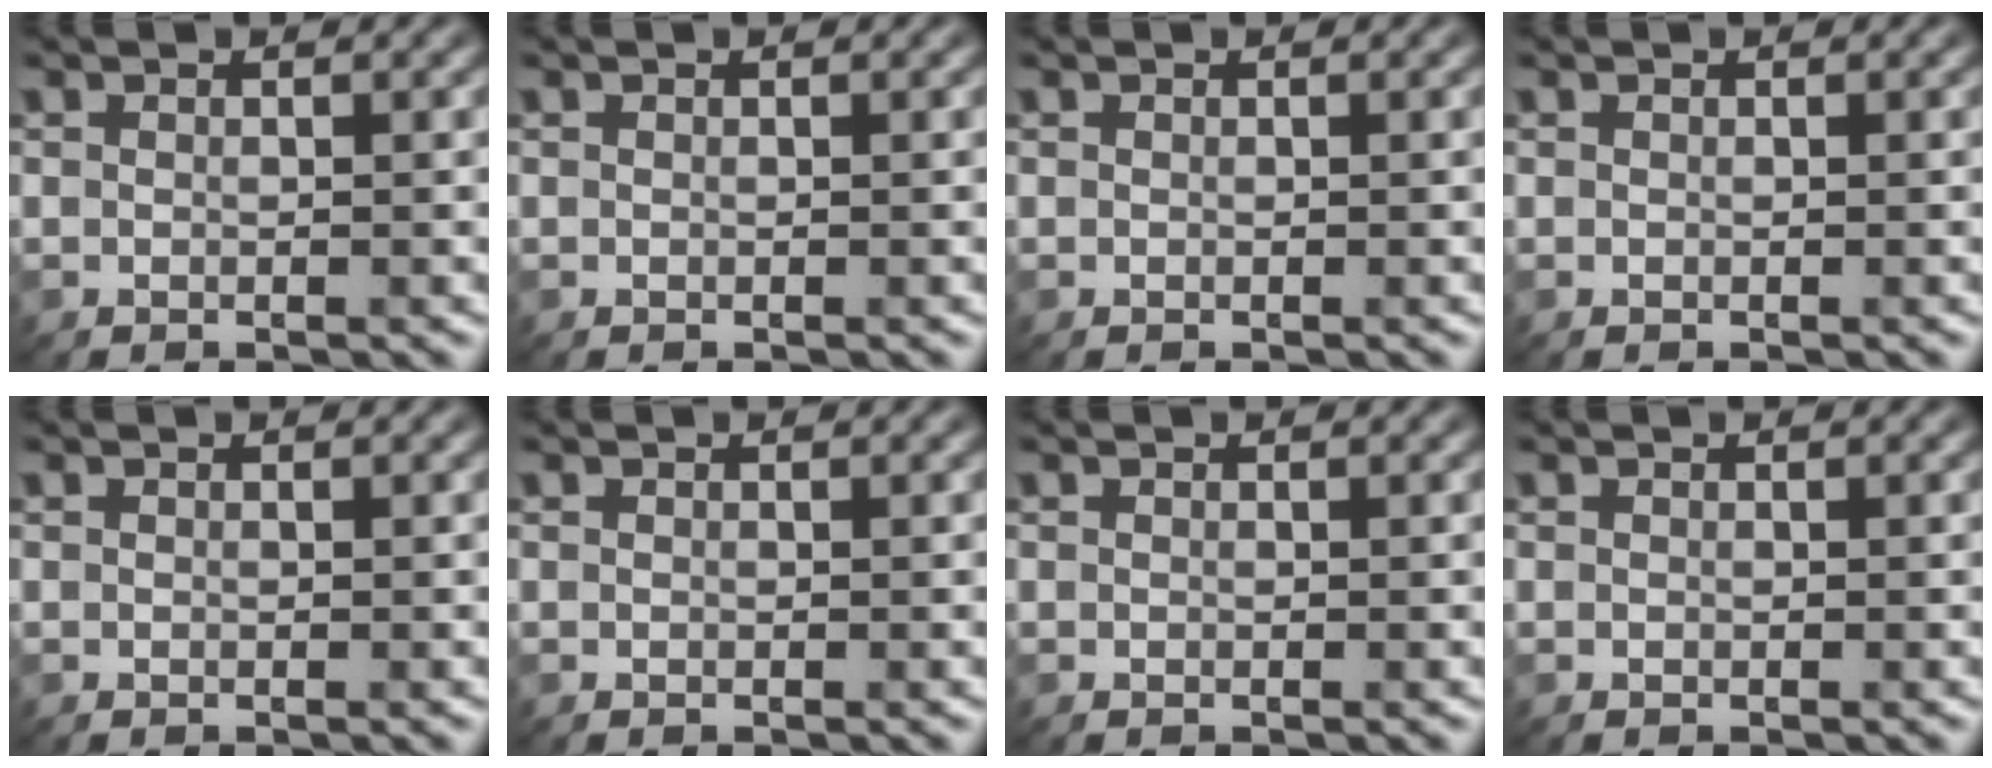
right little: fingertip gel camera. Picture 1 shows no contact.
{"total": 0.0}
{"total": 0.0}
{"total": 0.0}
{"total": 0.0}
{"total": 0.0}
{"total": 0.0}
{"total": 0.0}